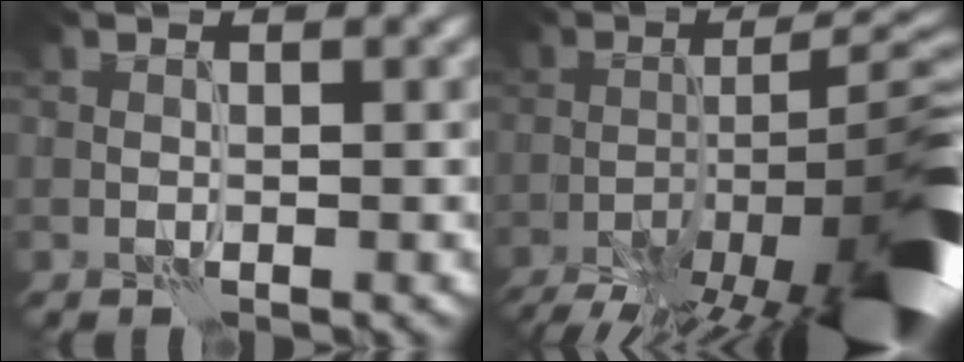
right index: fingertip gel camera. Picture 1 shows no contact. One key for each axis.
{"total": 14.3, "fx": -8.3, "fy": 3.9, "fz": 11.0, "tx": -0.159, "ty": 0.008, "tz": -0.133}